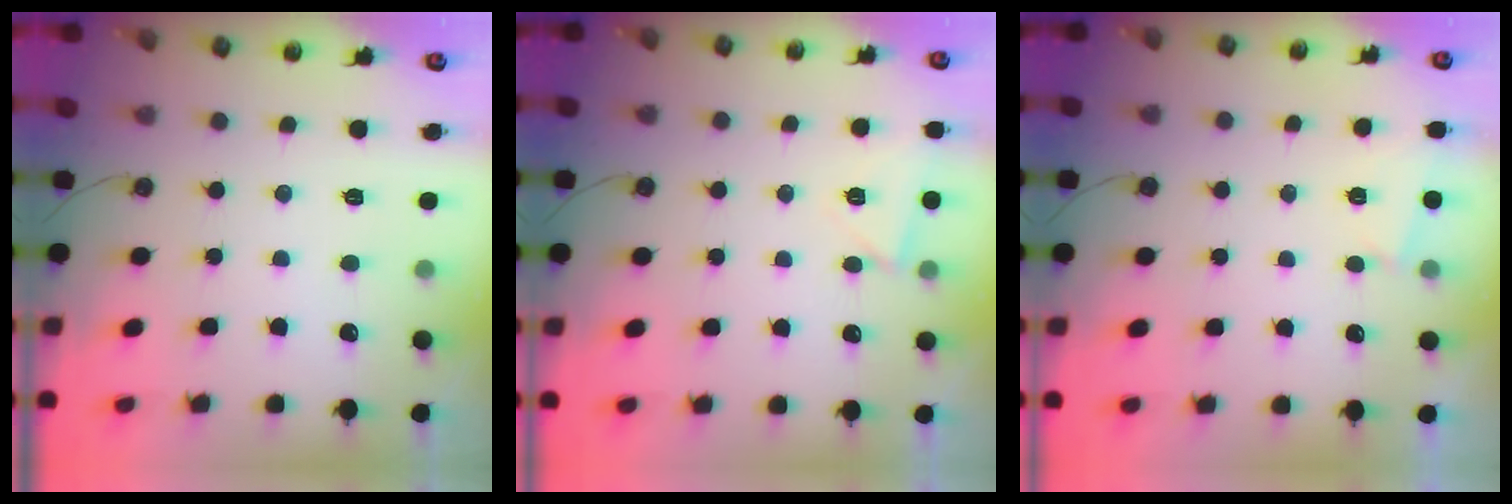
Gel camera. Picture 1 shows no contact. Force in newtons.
{"total": 5.3, "press": 2.4, "slide": 4.7}
{"total": 6.2, "press": 0.1, "slide": 6.2}